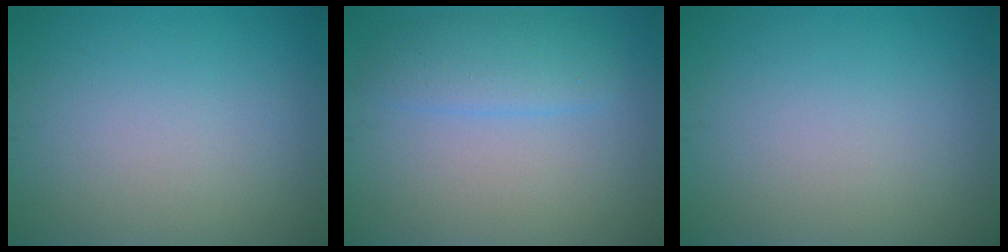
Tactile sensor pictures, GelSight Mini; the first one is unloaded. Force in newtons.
{"total": 2.9, "press": 2.9, "slide": 0.2}
{"total": 0.0}